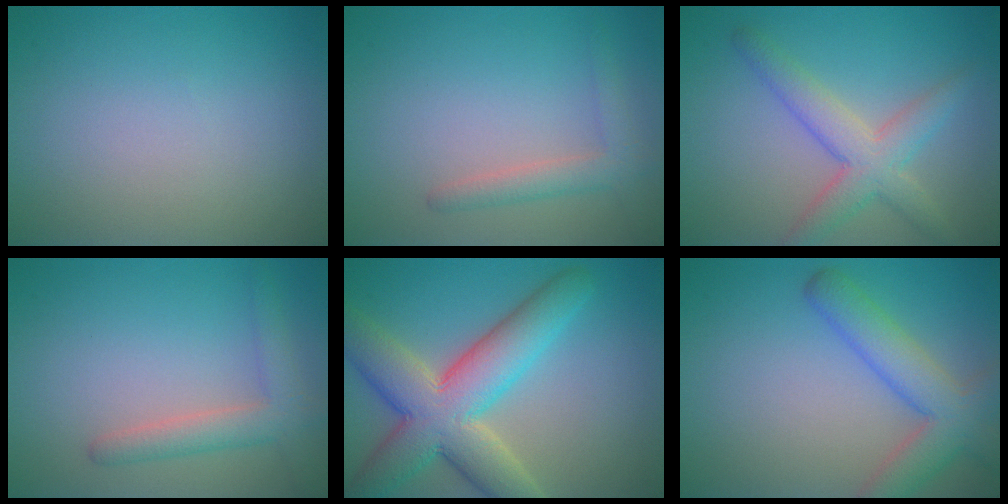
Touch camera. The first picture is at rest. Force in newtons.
{"total": 2.2, "press": 2.1, "slide": 0.2}
{"total": 4.4, "press": 4.3, "slide": 0.3}
{"total": 3.0, "press": 3.0, "slide": 0.1}
{"total": 9.6, "press": 9.6, "slide": 0.6}
{"total": 5.4, "press": 5.3, "slide": 0.3}